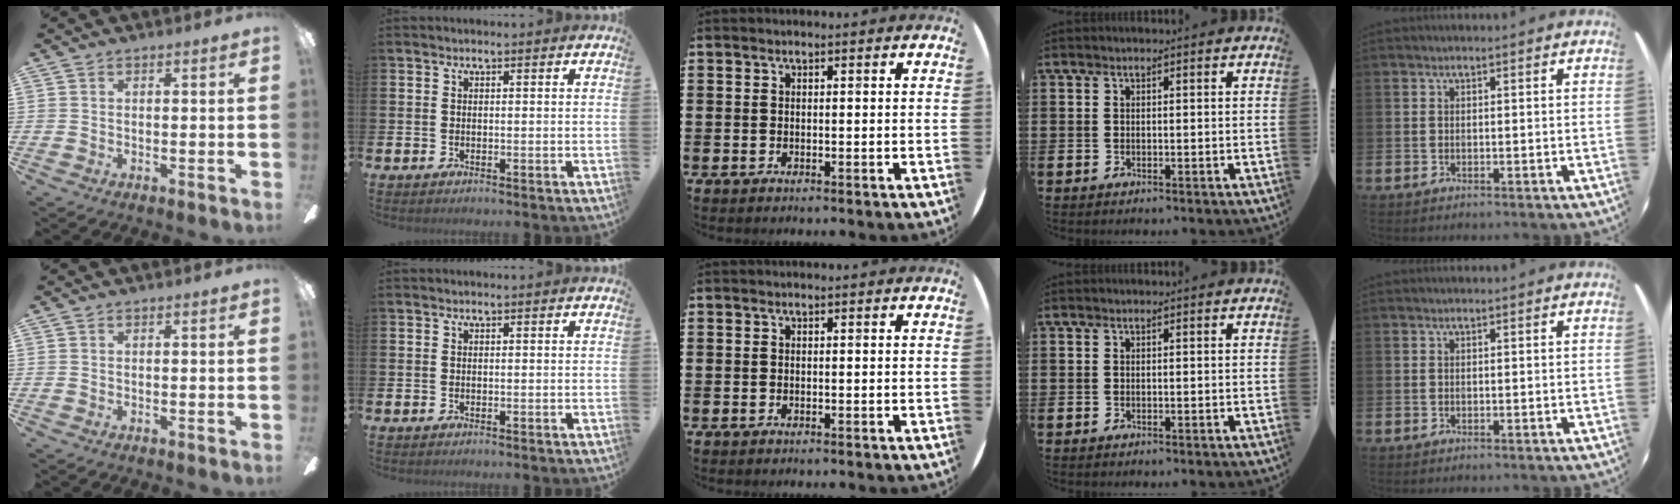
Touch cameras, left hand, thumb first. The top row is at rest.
{}